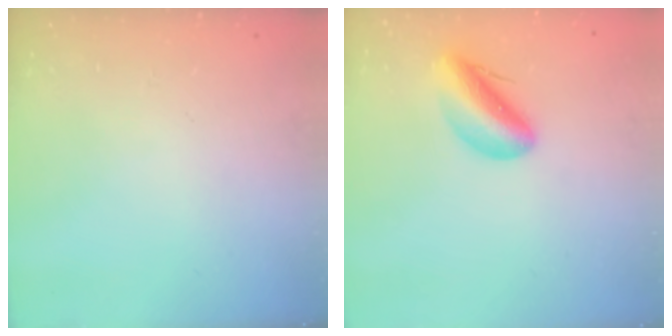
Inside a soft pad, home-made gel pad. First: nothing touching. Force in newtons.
{"total": 10.1, "press": 9.7, "slide": 2.8}